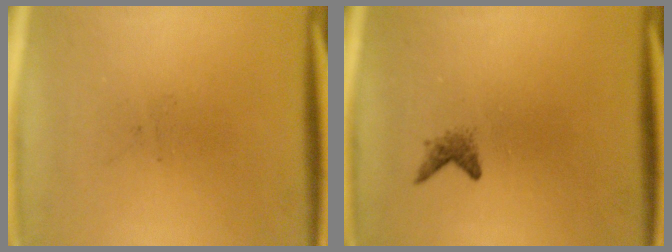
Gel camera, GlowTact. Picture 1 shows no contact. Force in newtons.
{"total": 1.2}